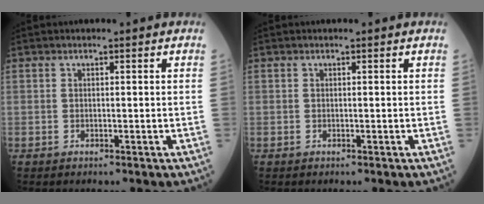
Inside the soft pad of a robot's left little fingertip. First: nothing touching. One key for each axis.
{"total": 0.0}